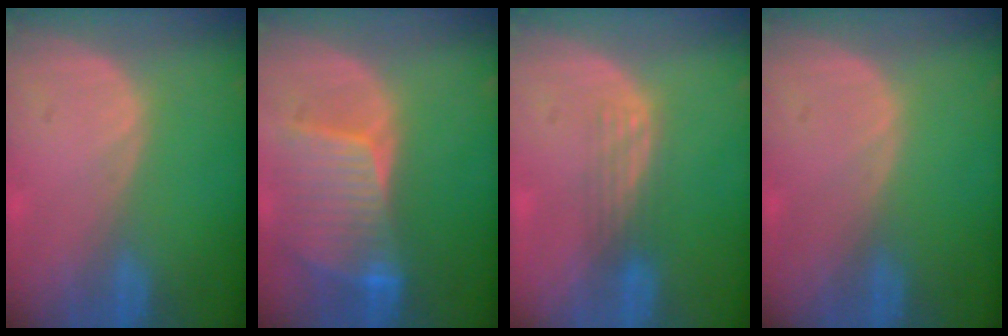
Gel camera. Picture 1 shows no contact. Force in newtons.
{"total": 8.5, "press": 7.7, "slide": 3.6}
{"total": 2.9, "press": 2.6, "slide": 1.3}
{"total": 0.0}